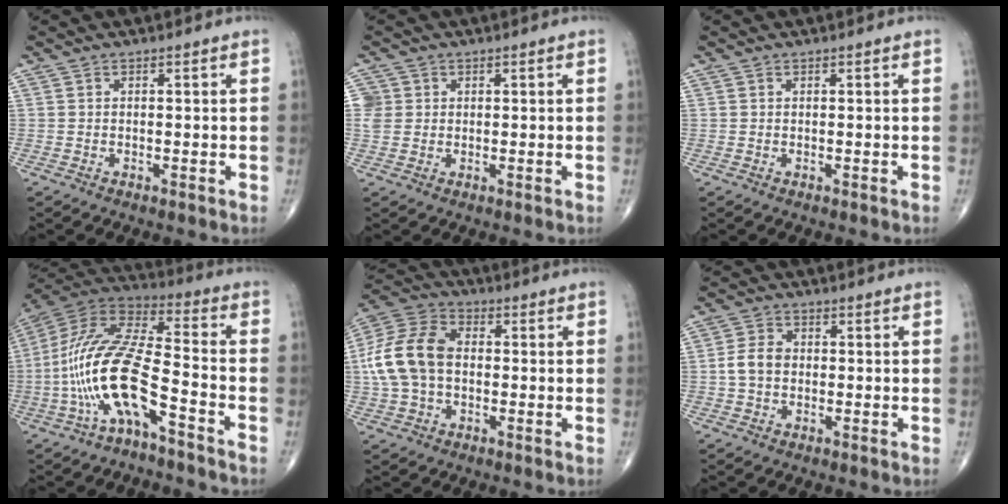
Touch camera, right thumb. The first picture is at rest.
{"total": 4.1, "force": [0.8, 3.8, 1.1], "torque": [-0.011, 0.008, 0.018]}
{"total": 0.0}
{"total": 18.5, "force": [-6.8, 5.8, 16.2], "torque": [-0.350, 0.061, -0.126]}
{"total": 14.7, "force": [-0.3, 10.1, 10.7], "torque": [-0.218, 0.033, -0.010]}
{"total": 4.7, "force": [-0.3, 3.6, 3.1], "torque": [-0.059, 0.014, -0.011]}